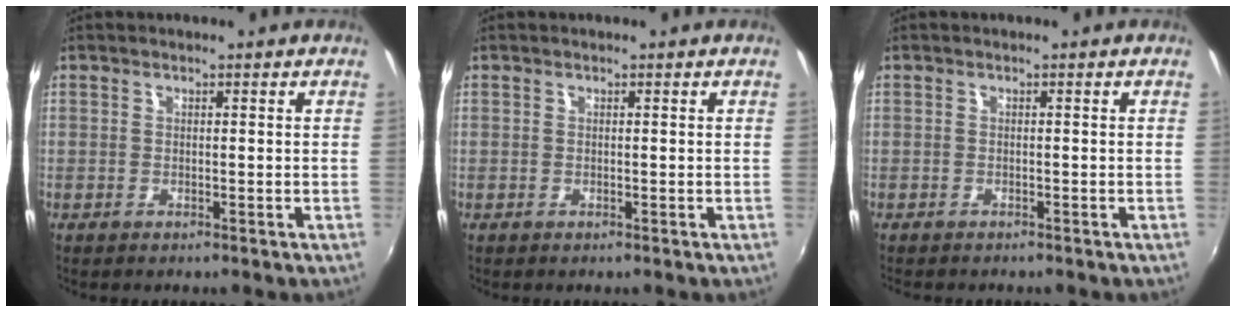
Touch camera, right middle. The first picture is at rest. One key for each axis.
{"total": 0.0}
{"total": 1.5, "fx": -1.4, "fy": 0.1, "fz": 0.5, "tx": -0.015, "ty": -0.009, "tz": -0.019}